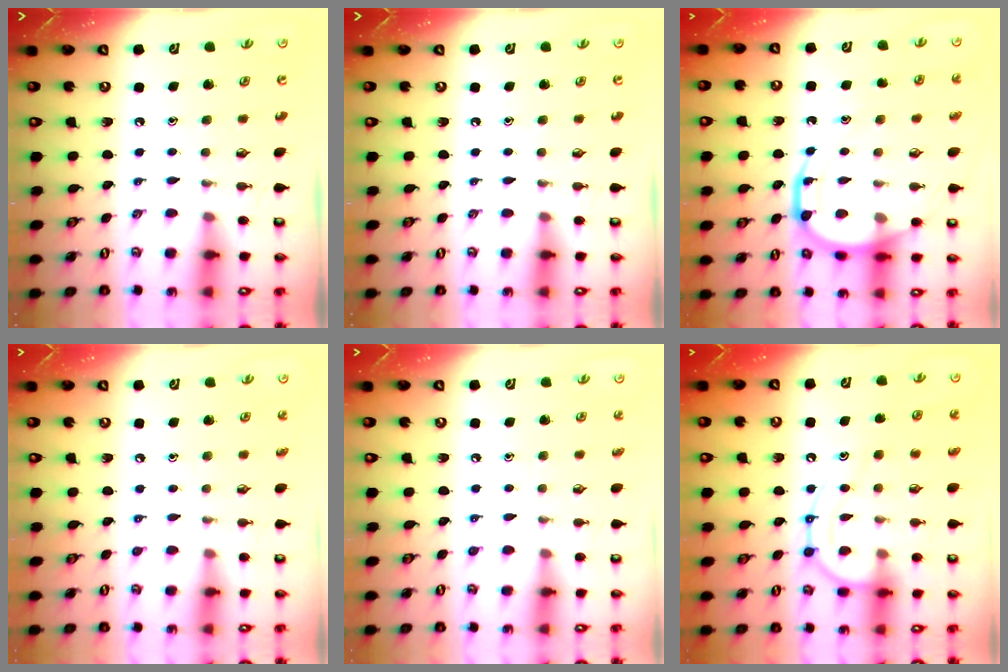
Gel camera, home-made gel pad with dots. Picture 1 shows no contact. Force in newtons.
{"total": 0.0}
{"total": 16.2, "press": 16.1, "slide": 1.7}
{"total": 4.3, "press": 4.3, "slide": 0.5}
{"total": 4.3, "press": 4.3, "slide": 0.5}
{"total": 14.2, "press": 14.1, "slide": 1.5}